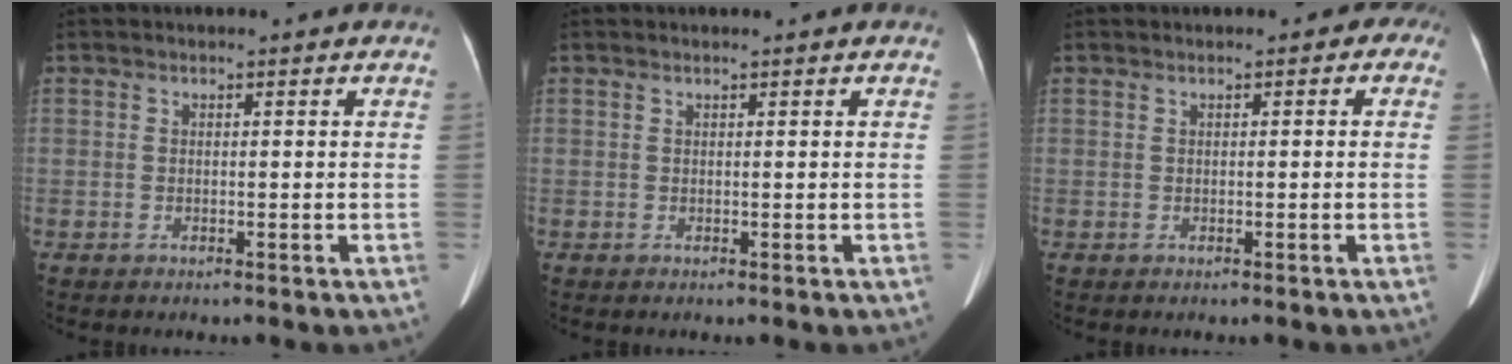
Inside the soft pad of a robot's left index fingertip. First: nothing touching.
{"total": 0.0}
{"total": 1.6, "force": [0.4, 1.0, 1.3], "torque": [-0.010, 0.013, 0.000]}